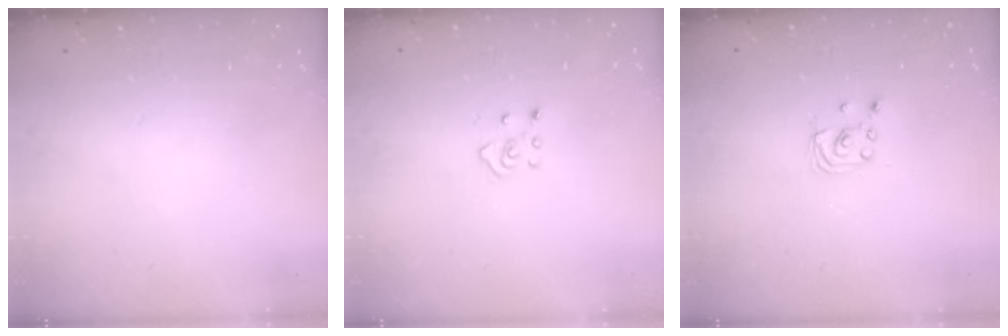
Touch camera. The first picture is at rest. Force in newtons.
{"total": 3.5, "press": 3.4, "slide": 0.6}
{"total": 1.9, "press": 1.9, "slide": 0.1}